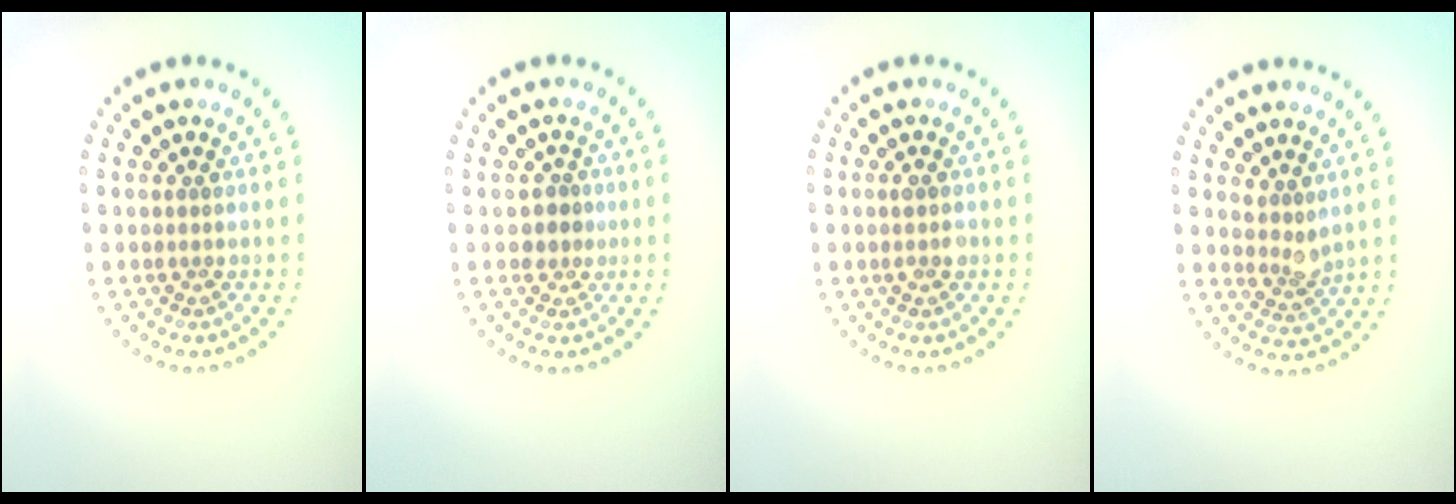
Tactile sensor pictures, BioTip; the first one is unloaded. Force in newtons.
{"total": 1.6, "press": 1.4, "slide": 0.8}
{"total": 1.2, "press": 1.1, "slide": 0.3}
{"total": 2.0, "press": 1.6, "slide": 1.2}